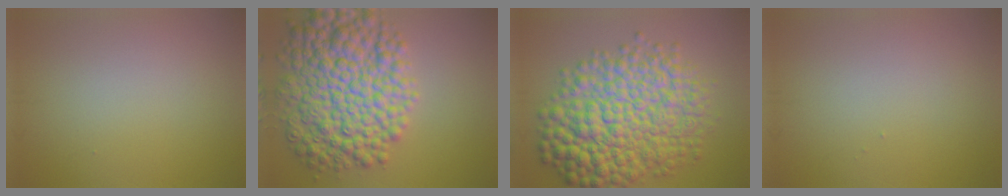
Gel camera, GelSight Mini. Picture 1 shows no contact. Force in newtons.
{"total": 11.3, "press": 11.3, "slide": 0.1}
{"total": 11.5, "press": 11.5, "slide": 0.1}
{"total": 0.0}